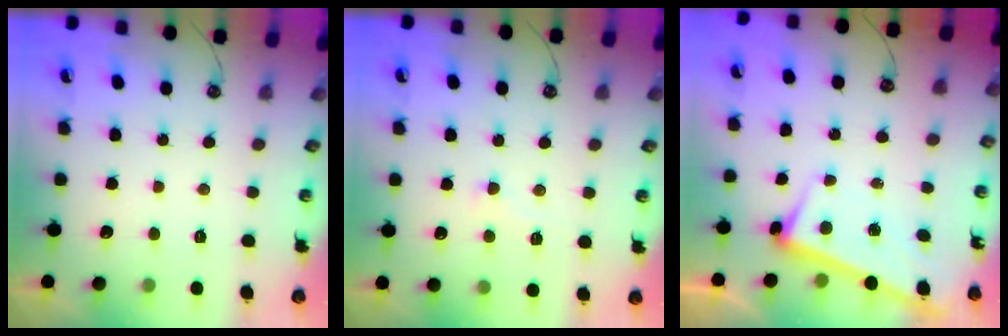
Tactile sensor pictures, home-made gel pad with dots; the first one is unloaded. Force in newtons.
{"total": 4.0, "press": 3.9, "slide": 0.6}
{"total": 2.7, "press": 2.7, "slide": 0.7}